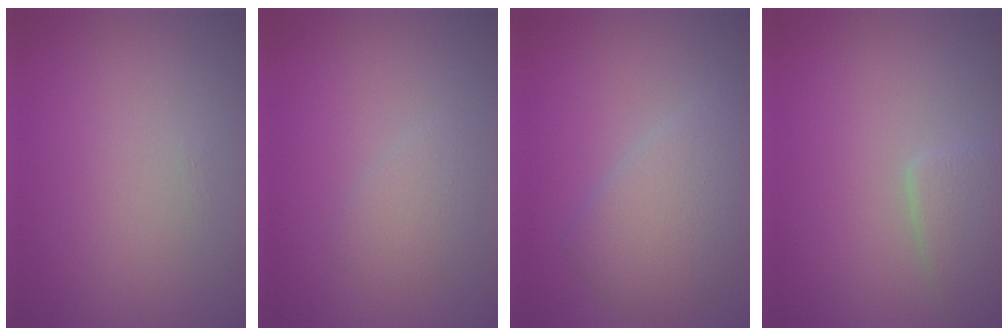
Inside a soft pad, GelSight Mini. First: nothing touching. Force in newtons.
{"total": 1.6, "press": 1.6, "slide": 0.0}
{"total": 4.5, "press": 4.5, "slide": 0.2}
{"total": 2.6, "press": 2.5, "slide": 0.3}